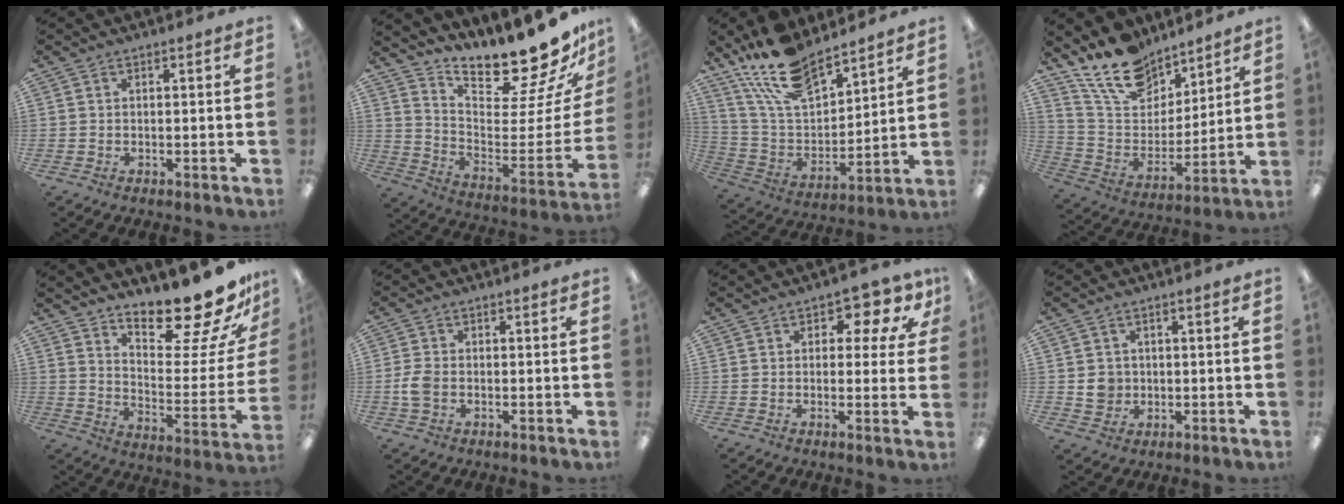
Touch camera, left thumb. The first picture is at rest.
{"total": 18.1, "force": [16.9, 2.9, 5.6], "torque": [-0.062, -0.164, 0.275]}
{"total": 17.3, "force": [14.0, 6.7, 7.6], "torque": [-0.164, -0.080, 0.257]}
{"total": 17.0, "force": [13.5, 8.4, 6.1], "torque": [-0.126, -0.081, 0.251]}
{"total": 19.7, "force": [17.0, 4.5, 8.9], "torque": [-0.108, -0.143, 0.277]}
{"total": 4.4, "force": [-0.9, 2.9, 3.2], "torque": [-0.075, 0.002, -0.019]}
{"total": 6.3, "force": [3.1, 3.7, 4.1], "torque": [-0.050, -0.011, 0.048]}
{"total": 3.9, "force": [0.3, 3.8, 1.1], "torque": [-0.009, 0.001, 0.003]}